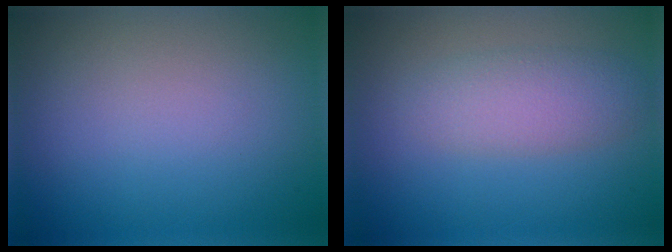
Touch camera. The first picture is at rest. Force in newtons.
{"total": 3.1, "press": 3.1, "slide": 0.1}